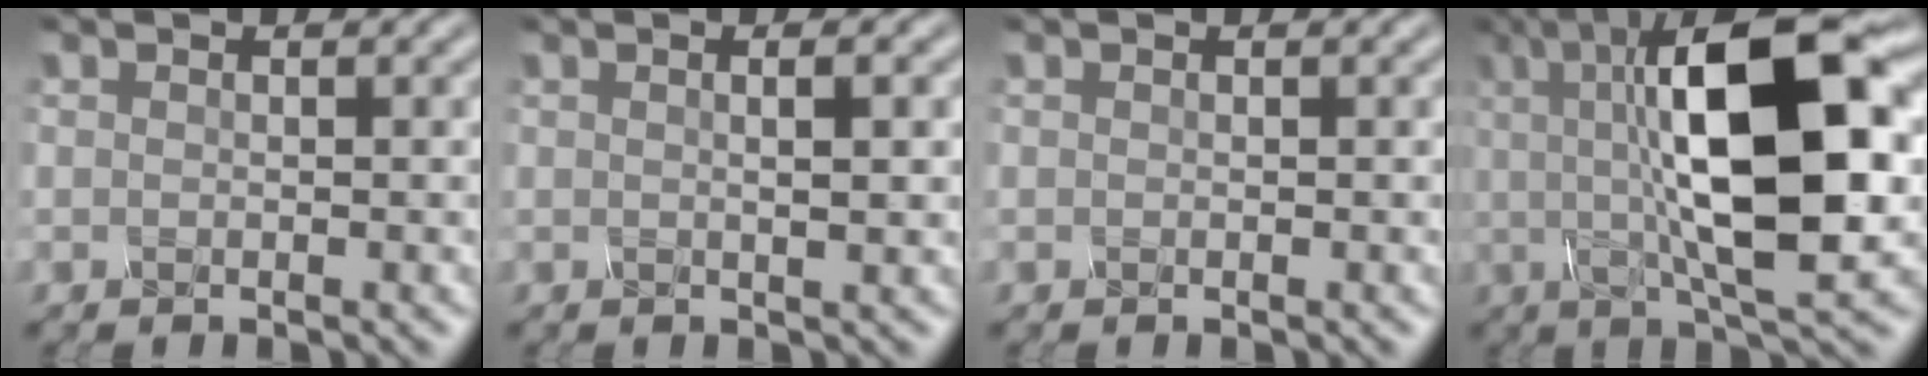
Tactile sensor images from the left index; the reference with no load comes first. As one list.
[{"total": 2.6, "force": [0.7, 0.8, 2.3], "torque": [-0.017, 0.005, -0.004]}, {"total": 0.0}, {"total": 14.1, "force": [2.1, 4.4, 13.3], "torque": [-0.204, 0.008, 0.028]}]